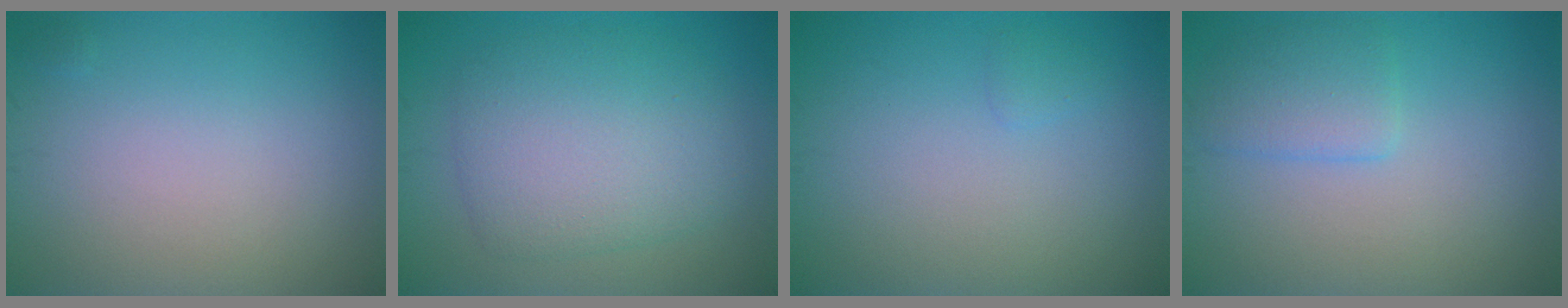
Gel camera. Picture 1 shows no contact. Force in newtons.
{"total": 6.1, "press": 6.1, "slide": 0.1}
{"total": 0.6, "press": 0.6, "slide": 0.1}
{"total": 2.6, "press": 2.6, "slide": 0.1}